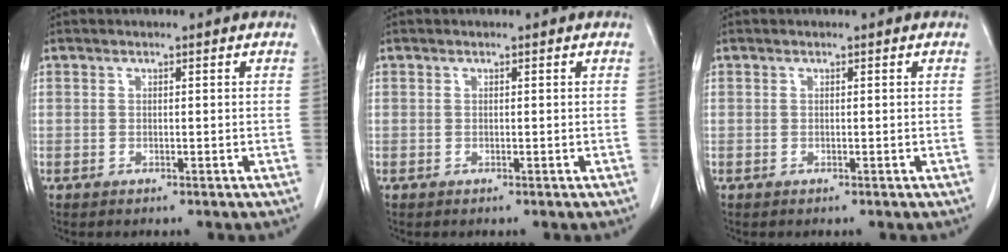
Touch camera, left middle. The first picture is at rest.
{"total": 0.0}
{"total": 0.0}